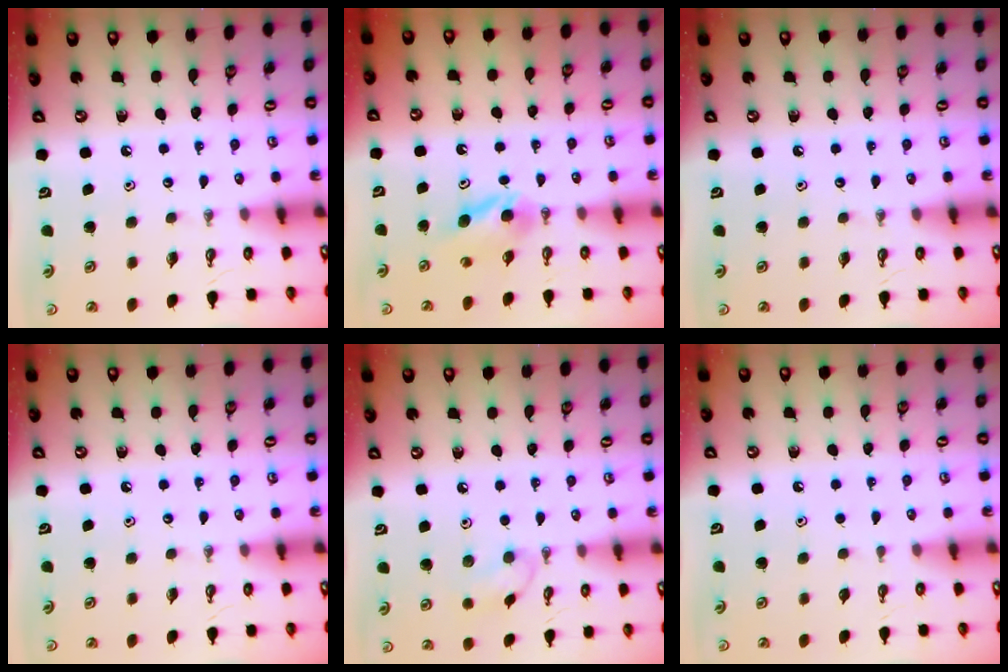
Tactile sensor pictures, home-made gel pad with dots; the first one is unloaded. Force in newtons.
{"total": 4.6, "press": 4.5, "slide": 1.3}
{"total": 0.0}
{"total": 0.0}
{"total": 7.4, "press": 7.2, "slide": 1.7}
{"total": 0.9, "press": 0.1, "slide": 0.9}